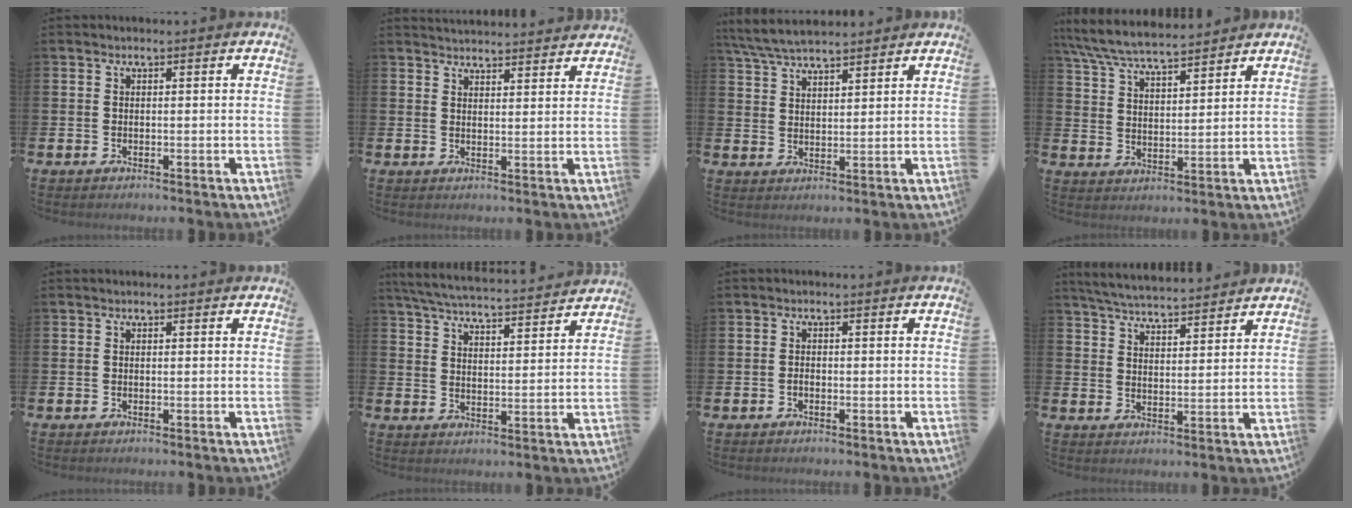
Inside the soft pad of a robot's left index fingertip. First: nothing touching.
{"total": 3.6, "force": [3.6, 0.1, 0.0], "torque": [-0.004, -0.023, 0.066]}
{"total": 5.6, "force": [5.3, 0.9, 1.5], "torque": [-0.051, -0.016, 0.099]}
{"total": 7.1, "force": [6.8, 0.8, 2.0], "torque": [-0.068, -0.033, 0.123]}
{"total": 0.0}
{"total": 5.8, "force": [5.7, 0.4, 1.2], "torque": [-0.047, -0.041, 0.099]}
{"total": 0.7, "force": [-0.5, 0.4, 0.3], "torque": [-0.010, 0.001, -0.009]}
{"total": 5.4, "force": [5.3, 0.1, 0.6], "torque": [-0.032, -0.033, 0.095]}